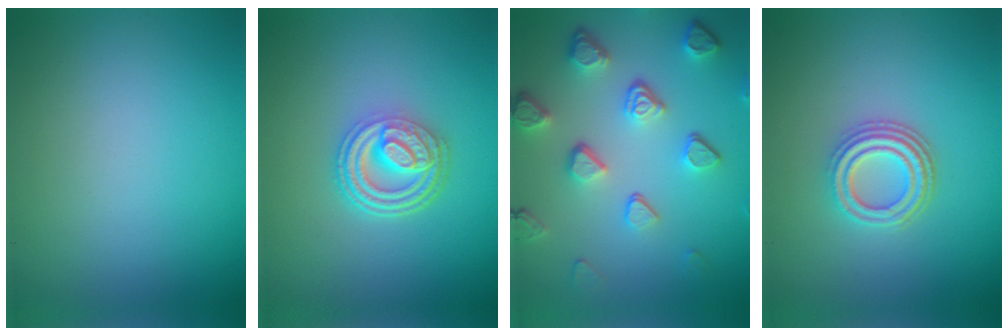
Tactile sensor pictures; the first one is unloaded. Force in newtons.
{"total": 4.9, "press": 3.7, "slide": 3.2}
{"total": 5.1, "press": 3.8, "slide": 3.4}
{"total": 3.7, "press": 3.0, "slide": 2.2}